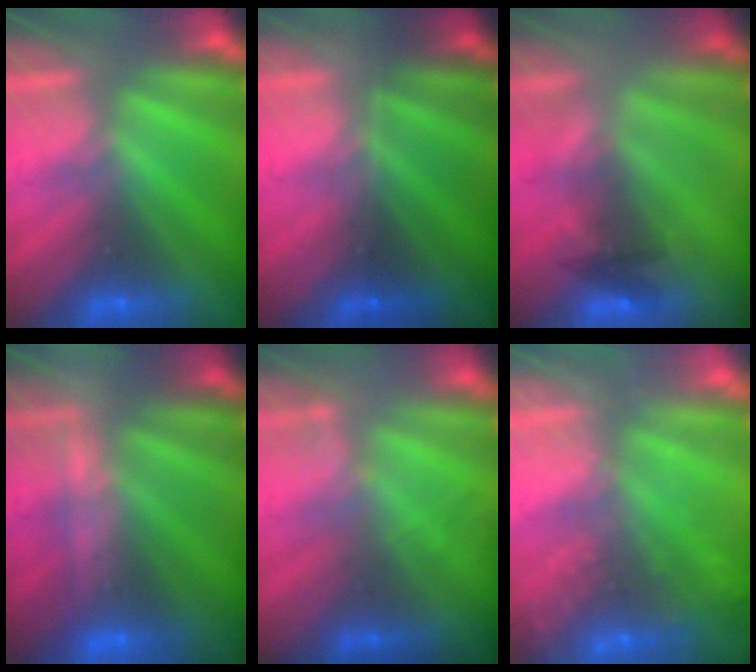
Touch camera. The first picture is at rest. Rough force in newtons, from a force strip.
{"total": 1.6}
{"total": 2.3}
{"total": 2.3}
{"total": 1.8}
{"total": 2.4}